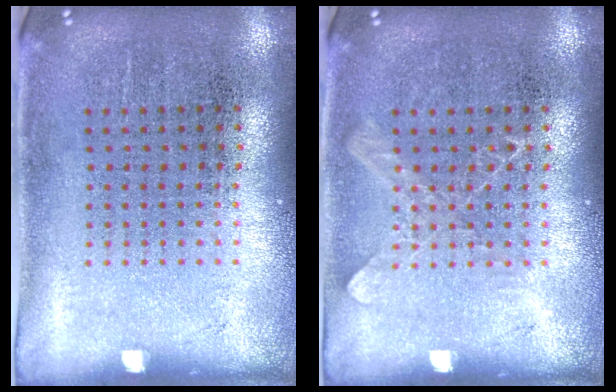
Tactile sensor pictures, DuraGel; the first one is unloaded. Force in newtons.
{"total": 1.0, "press": 1.0, "slide": 0.3}